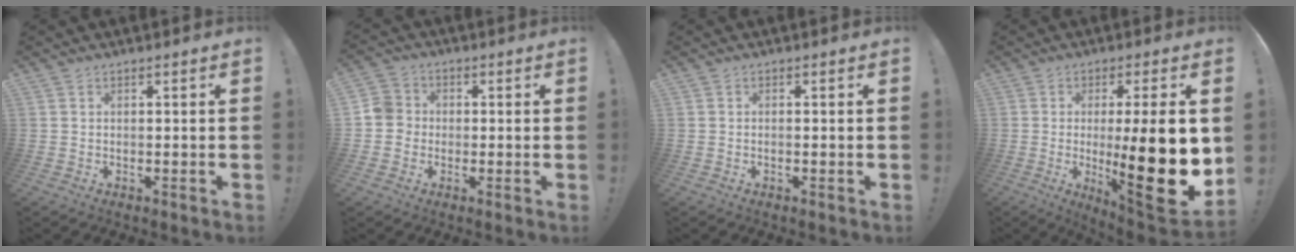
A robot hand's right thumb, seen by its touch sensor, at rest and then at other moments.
{"total": 5.9, "force": [-1.2, 5.5, 1.7], "torque": [-0.031, 0.024, -0.021]}
{"total": 0.6, "force": [-0.6, 0.0, 0.2], "torque": [-0.013, 0.003, -0.008]}
{"total": 22.9, "force": [-1.9, 4.6, 22.4], "torque": [-0.350, -0.025, -0.024]}